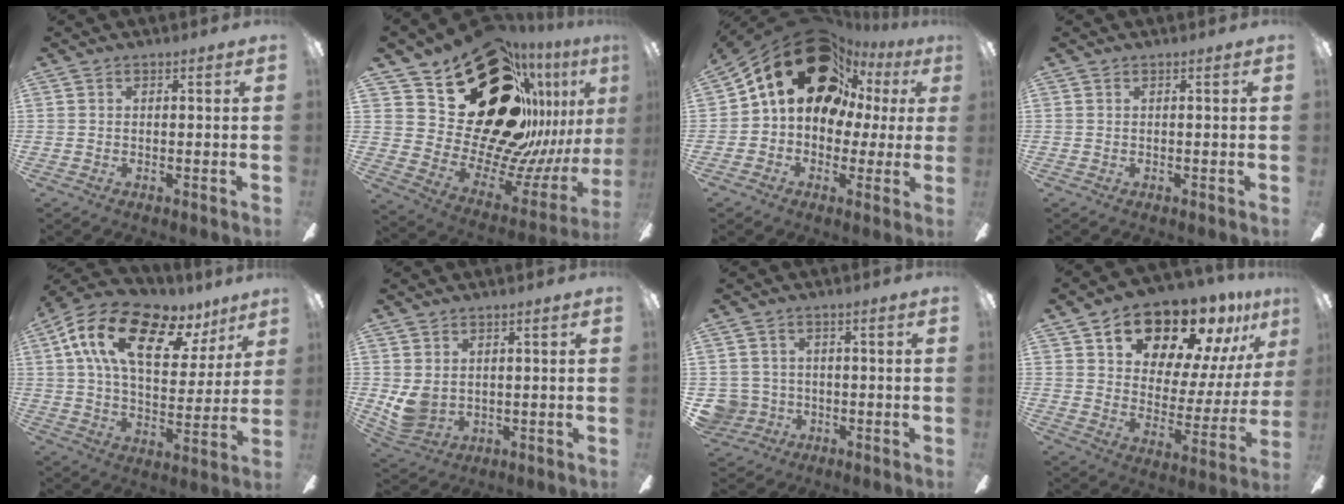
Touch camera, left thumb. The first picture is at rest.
{"total": 33.5, "force": [15.8, 19.3, 22.4], "torque": [-0.321, -0.128, 0.323]}
{"total": 22.9, "force": [10.8, 14.6, 13.9], "torque": [-0.245, -0.046, 0.192]}
{"total": 0.0}
{"total": 21.2, "force": [10.9, 10.8, 14.7], "torque": [-0.248, -0.033, 0.186]}
{"total": 6.0, "force": [1.4, 4.9, 3.2], "torque": [-0.083, -0.009, 0.027]}
{"total": 5.8, "force": [-0.8, 5.7, 0.7], "torque": [-0.046, 0.010, -0.011]}
{"total": 19.0, "force": [14.7, 8.8, 8.2], "torque": [-0.121, -0.105, 0.252]}